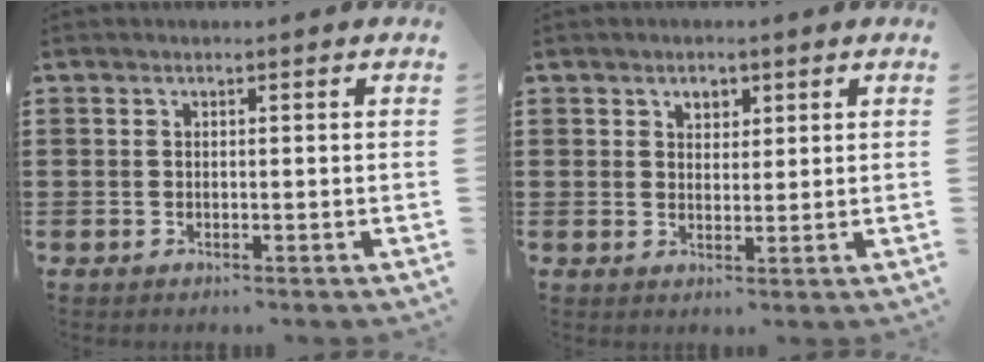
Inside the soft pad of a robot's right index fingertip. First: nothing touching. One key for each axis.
{"total": 2.3, "fx": 1.3, "fy": 1.6, "fz": 0.9, "tx": -0.016, "ty": 0.003, "tz": 0.021}